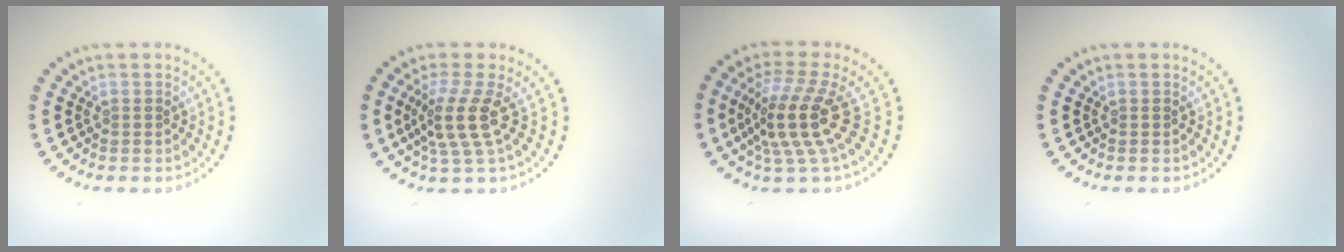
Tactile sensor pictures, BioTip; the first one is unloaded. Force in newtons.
{"total": 3.7, "press": 2.8, "slide": 2.4}
{"total": 4.9, "press": 3.6, "slide": 3.3}
{"total": 0.0}